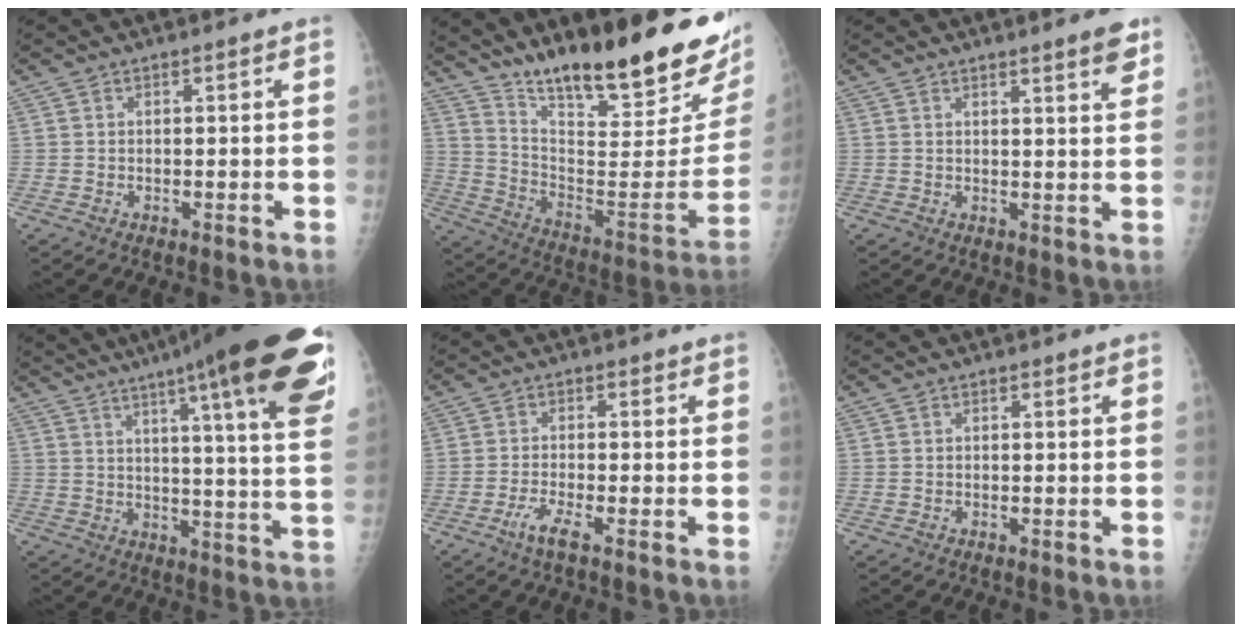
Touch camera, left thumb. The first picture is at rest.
{"total": 29.7, "force": [21.0, 6.9, 19.8], "torque": [-0.281, -0.092, 0.321]}
{"total": 4.0, "force": [2.9, 0.3, 2.8], "torque": [-0.030, -0.019, 0.037]}
{"total": 26.8, "force": [16.0, 3.7, 21.2], "torque": [-0.264, -0.036, 0.207]}
{"total": 3.4, "force": [-2.0, 0.3, 2.7], "torque": [-0.067, 0.002, -0.045]}
{"total": 0.0}